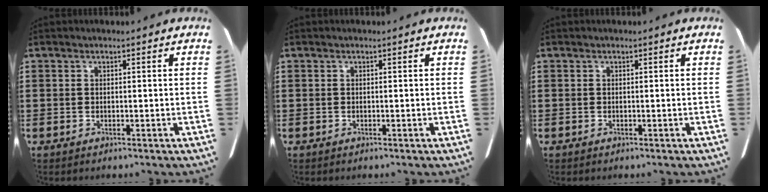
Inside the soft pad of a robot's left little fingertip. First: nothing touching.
{"total": 0.0}
{"total": 0.0}